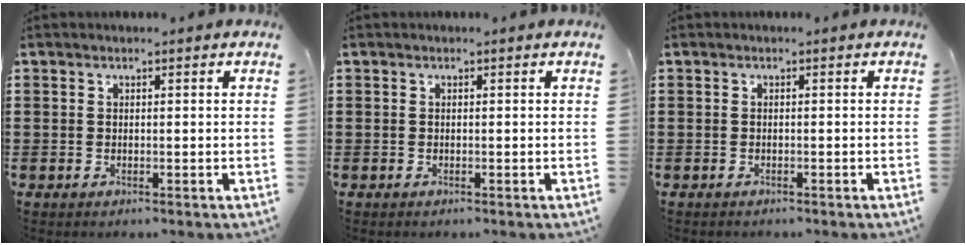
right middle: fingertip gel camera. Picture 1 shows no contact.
{"total": 0.0}
{"total": 0.5, "force": [-0.5, 0.2, -0.1], "torque": [0.001, 0.000, -0.011]}